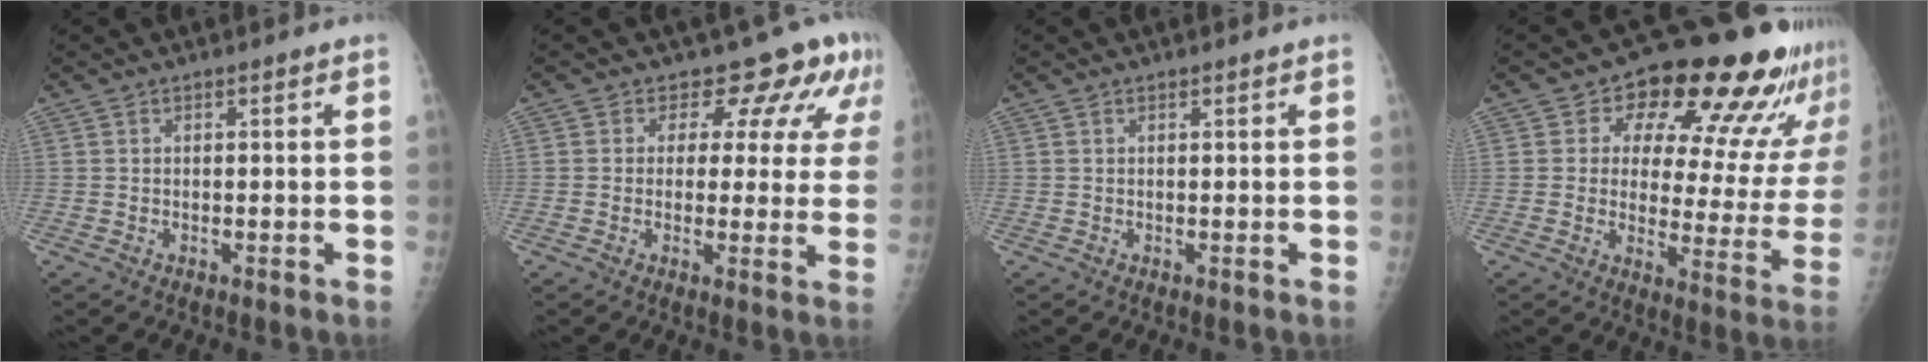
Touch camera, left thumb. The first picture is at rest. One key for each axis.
{"total": 9.2, "fx": 6.7, "fy": 5.5, "fz": 3.2, "tx": 0.007, "ty": -0.028, "tz": 0.055}
{"total": 0.6, "fx": 0.4, "fy": 0.1, "fz": 0.3, "tx": -0.005, "ty": -0.001, "tz": 0.007}
{"total": 21.2, "fx": 13.8, "fy": 9.8, "fz": 12.8, "tx": -0.116, "ty": -0.065, "tz": 0.167}